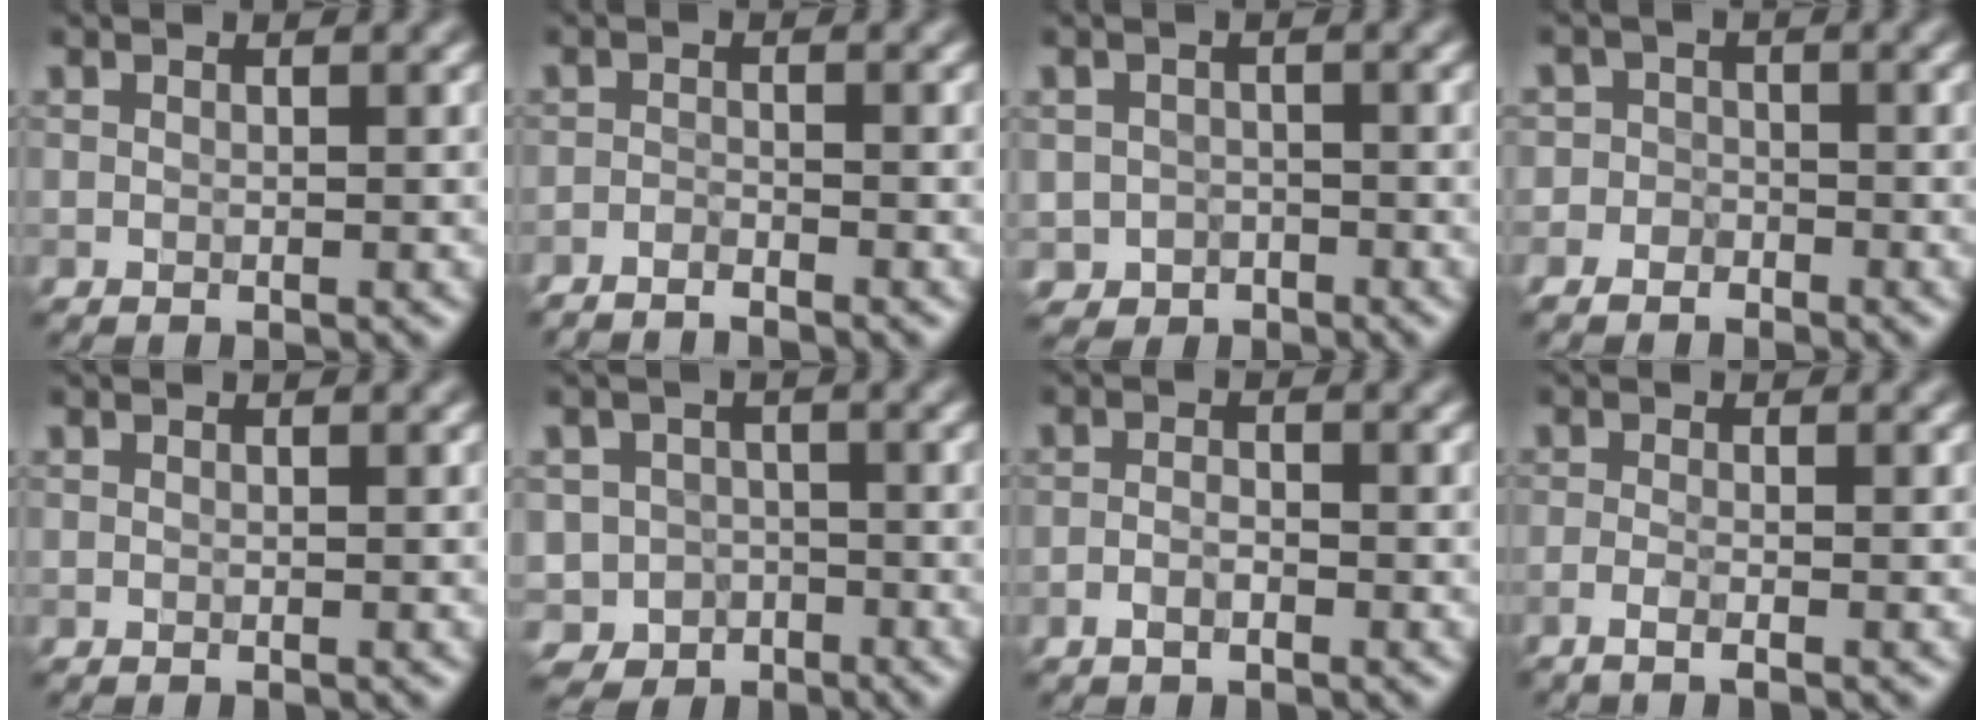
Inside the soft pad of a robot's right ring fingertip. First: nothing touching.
{"total": 1.7, "force": [-1.6, 0.1, 0.6], "torque": [-0.012, 0.000, -0.033]}
{"total": 1.9, "force": [-0.9, 1.7, 0.1], "torque": [0.009, -0.002, -0.017]}
{"total": 3.0, "force": [-1.8, 2.4, -0.2], "torque": [0.044, 0.011, -0.047]}
{"total": 0.0}
{"total": 4.3, "force": [-2.1, 3.7, 0.5], "torque": [0.009, 0.000, -0.039]}
{"total": 1.5, "force": [-0.8, 0.6, 1.1], "torque": [-0.023, 0.000, -0.019]}
{"total": 1.7, "force": [-0.8, 0.5, 1.4], "torque": [-0.019, -0.003, -0.025]}